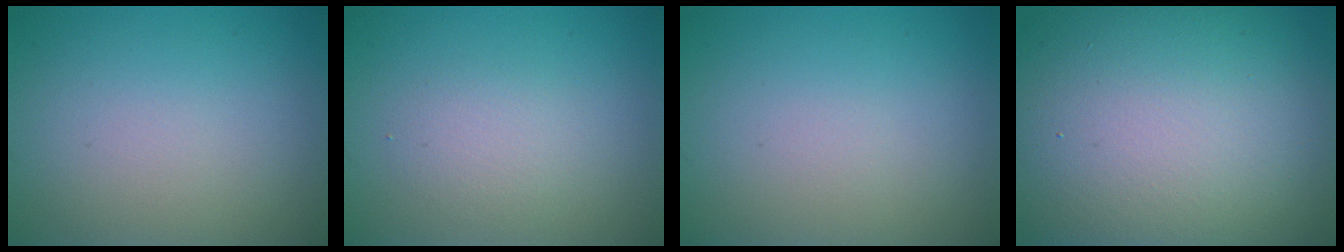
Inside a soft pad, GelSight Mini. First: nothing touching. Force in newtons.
{"total": 1.9, "press": 1.9, "slide": 0.0}
{"total": 0.0}
{"total": 18.5, "press": 18.4, "slide": 1.2}